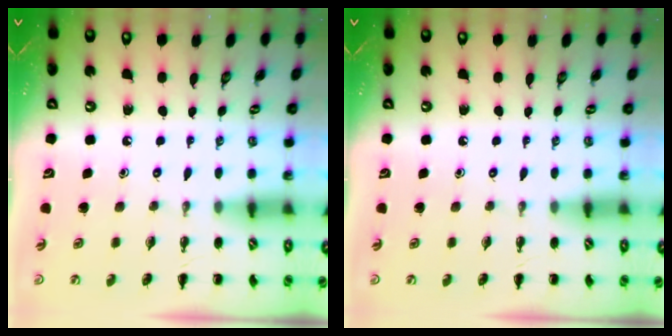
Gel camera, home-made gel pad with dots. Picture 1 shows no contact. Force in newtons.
{"total": 0.0}